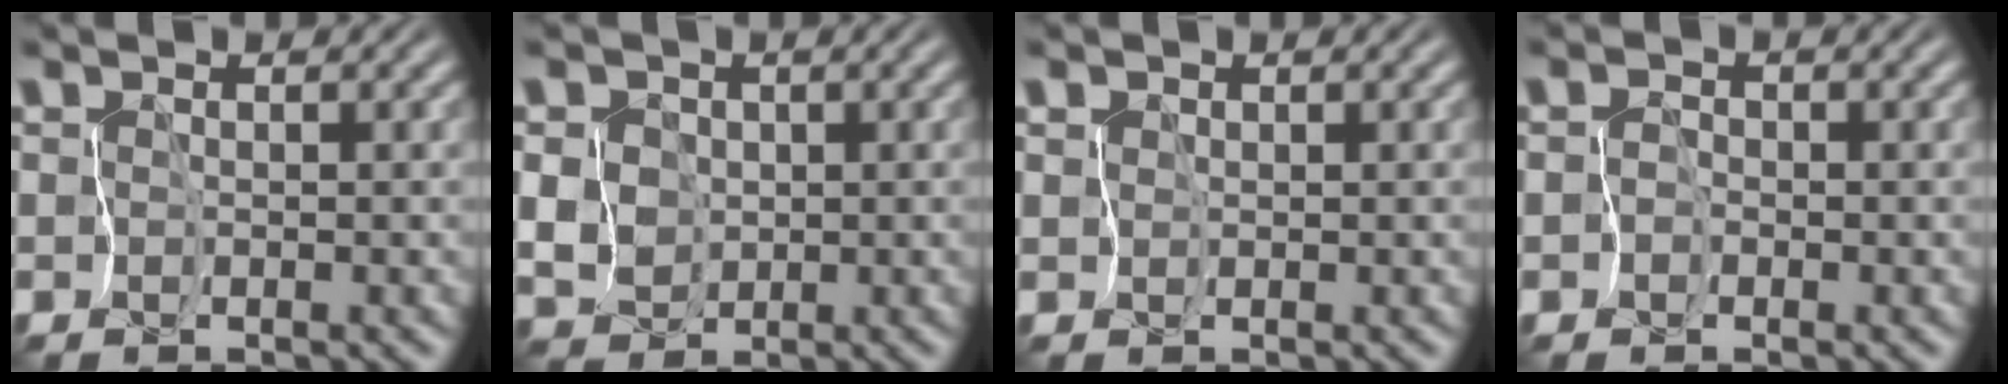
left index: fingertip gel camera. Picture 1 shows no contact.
{"total": 5.2, "force": [0.7, 4.8, 2.1], "torque": [-0.065, 0.027, 0.004]}
{"total": 2.9, "force": [1.5, 2.2, 1.2], "torque": [-0.025, 0.026, 0.006]}
{"total": 1.4, "force": [-0.9, 1.0, -0.2], "torque": [0.019, 0.009, -0.027]}